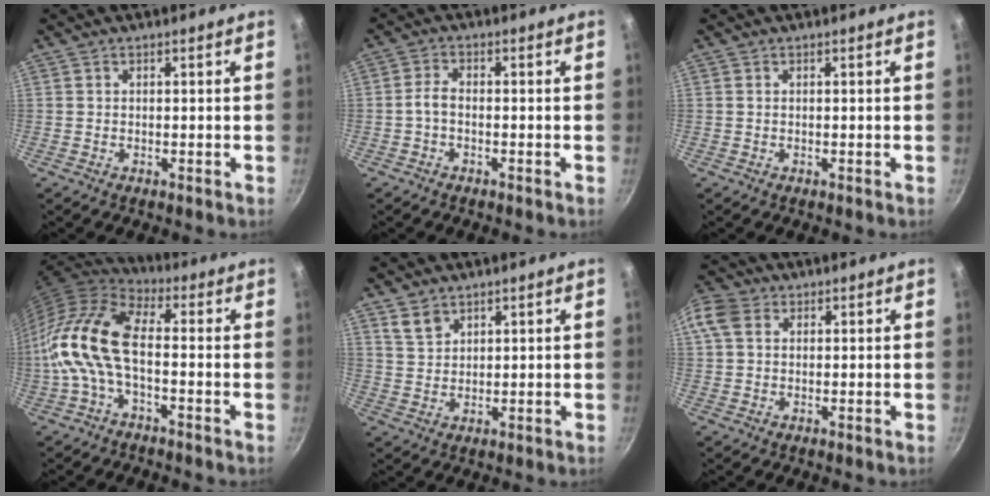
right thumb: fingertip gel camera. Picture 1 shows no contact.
{"total": 2.5, "force": [-1.1, 1.4, 1.8], "torque": [-0.038, 0.018, -0.027]}
{"total": 0.0}
{"total": 13.9, "force": [-2.2, 6.9, 11.9], "torque": [-0.244, 0.032, -0.061]}
{"total": 4.1, "force": [2.8, 2.5, 1.7], "torque": [-0.022, -0.011, 0.058]}
{"total": 5.6, "force": [1.7, 4.3, 3.2], "torque": [-0.057, 0.007, 0.022]}